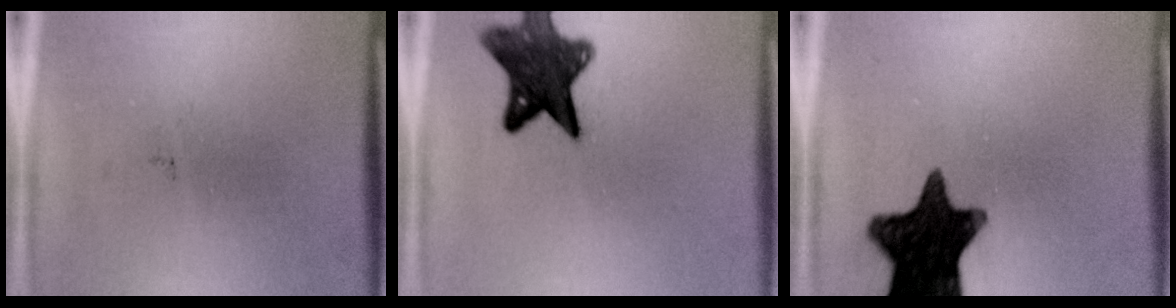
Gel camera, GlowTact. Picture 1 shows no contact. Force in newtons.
{"total": 10.8}
{"total": 15.3}